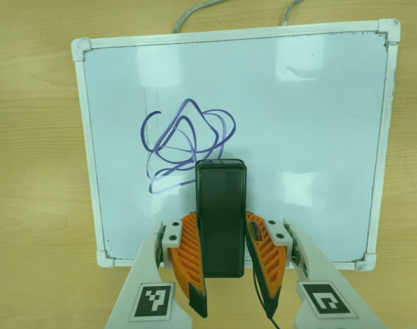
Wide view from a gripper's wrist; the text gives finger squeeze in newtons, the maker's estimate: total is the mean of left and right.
{"total": 3.8, "left": 2.5, "right": 5.0}